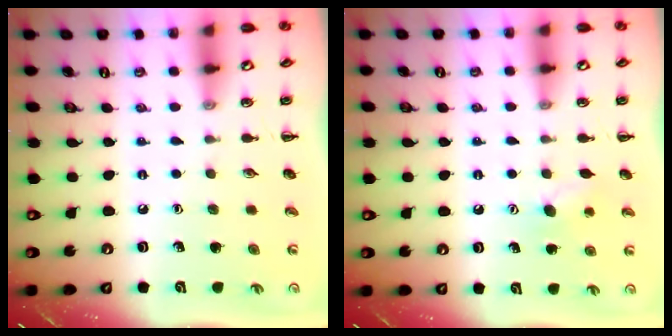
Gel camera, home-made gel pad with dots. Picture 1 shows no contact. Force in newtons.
{"total": 7.1, "press": 6.9, "slide": 1.6}